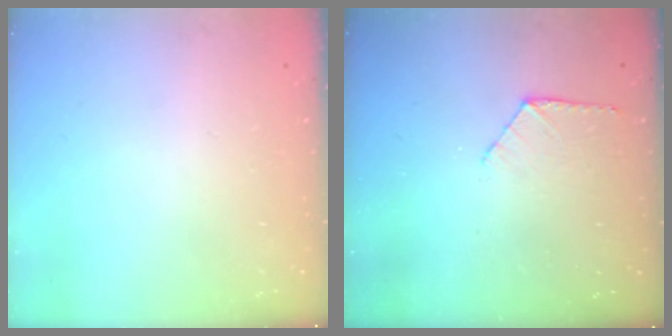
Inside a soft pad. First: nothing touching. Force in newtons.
{"total": 6.1, "press": 6.1, "slide": 0.6}